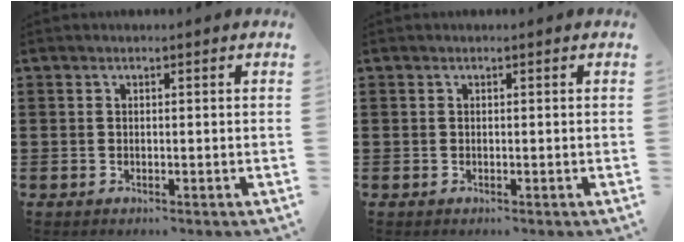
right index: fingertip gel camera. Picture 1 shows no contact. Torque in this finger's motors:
{"motor_torque": [0.00, 0.00, 0.00, 0.00]}